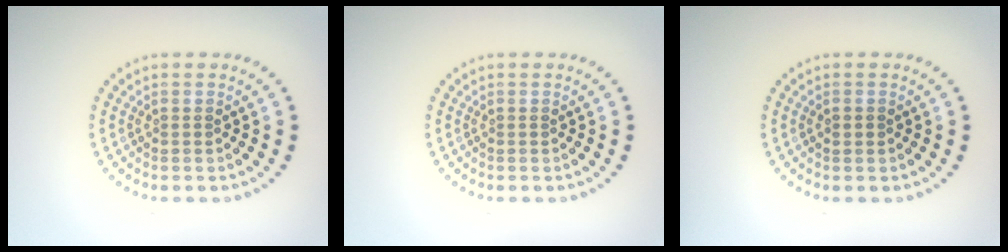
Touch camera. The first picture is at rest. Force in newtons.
{"total": 0.0}
{"total": 1.1, "press": 1.1, "slide": 0.0}